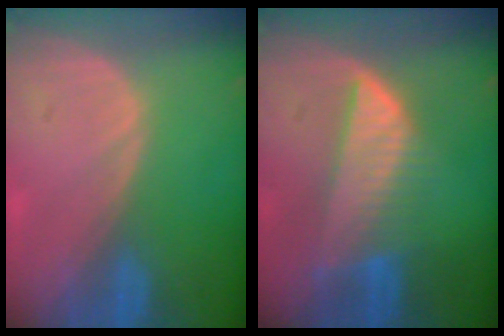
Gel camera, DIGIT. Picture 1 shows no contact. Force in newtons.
{"total": 7.5, "press": 6.8, "slide": 3.2}